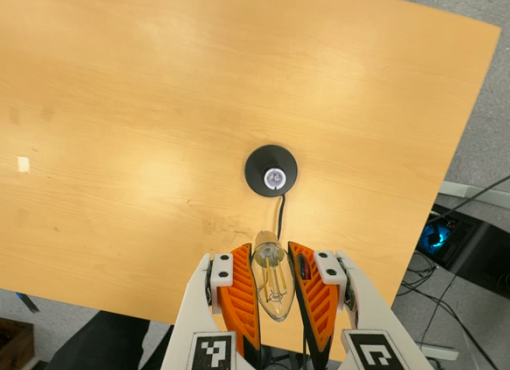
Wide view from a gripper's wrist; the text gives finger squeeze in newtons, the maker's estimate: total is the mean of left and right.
{"total": 19.6, "left": 20.0, "right": 19.1}